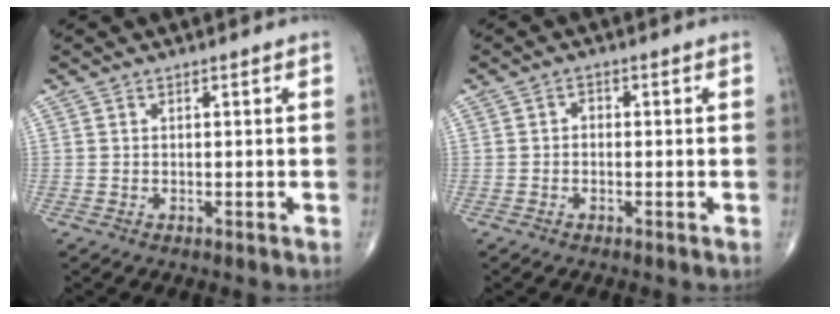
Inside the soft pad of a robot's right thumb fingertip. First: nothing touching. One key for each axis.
{"total": 1.4, "fx": -0.2, "fy": 1.0, "fz": 0.8, "tx": -0.006, "ty": 0.005, "tz": -0.009}